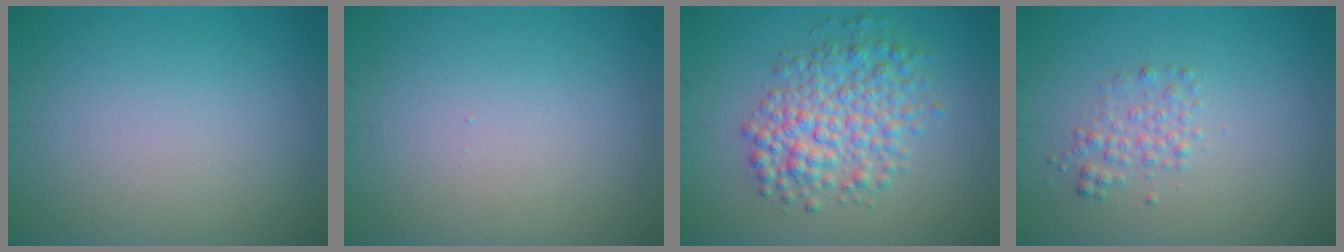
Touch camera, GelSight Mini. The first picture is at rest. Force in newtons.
{"total": 0.0}
{"total": 5.4, "press": 5.4, "slide": 0.1}
{"total": 1.8, "press": 1.8, "slide": 0.0}